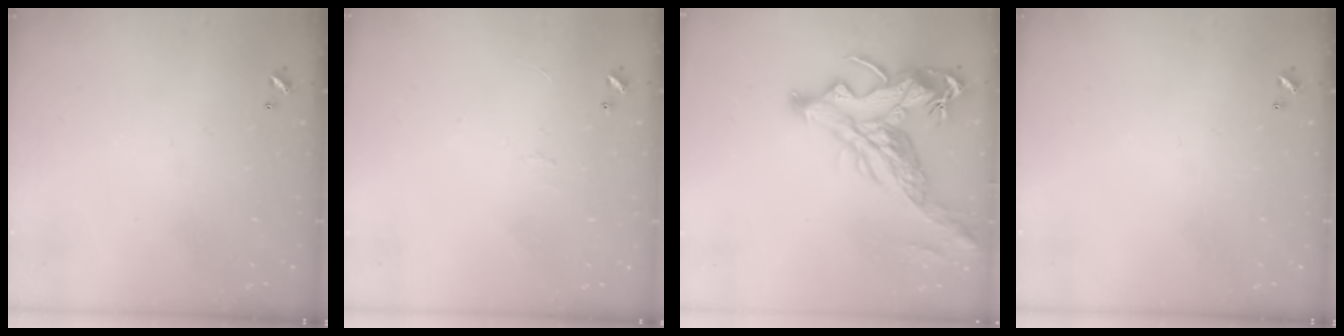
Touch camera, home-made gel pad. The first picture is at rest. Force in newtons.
{"total": 2.3, "press": 2.2, "slide": 0.6}
{"total": 9.2, "press": 8.8, "slide": 2.6}
{"total": 0.0}